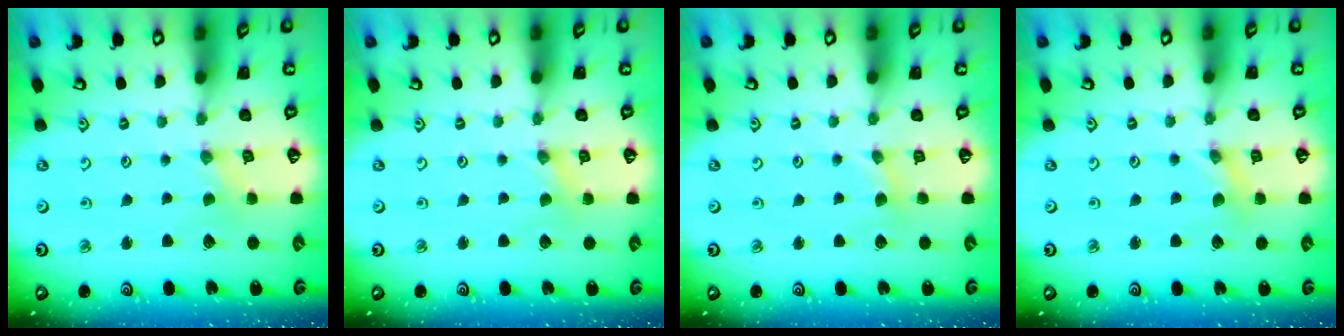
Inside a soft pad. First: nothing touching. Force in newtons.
{"total": 0.9, "press": 0.9, "slide": 0.1}
{"total": 2.0, "press": 1.9, "slide": 0.4}
{"total": 1.0, "press": 1.0, "slide": 0.2}